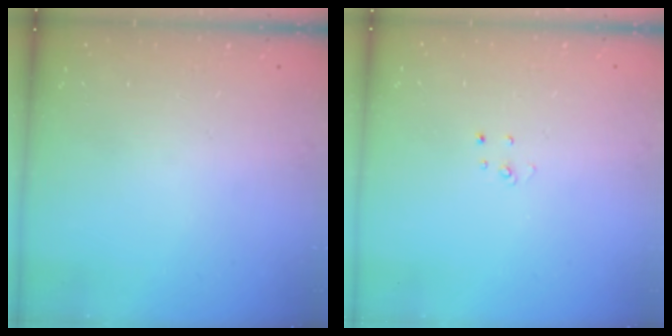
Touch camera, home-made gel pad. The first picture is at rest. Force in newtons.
{"total": 2.7, "press": 2.7, "slide": 0.3}